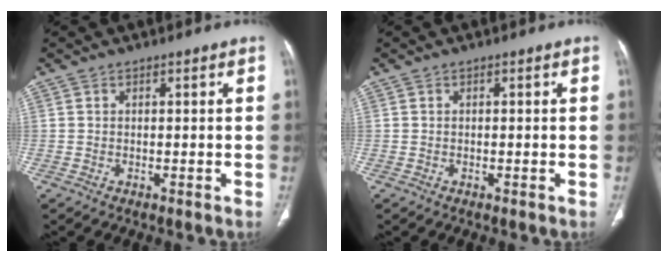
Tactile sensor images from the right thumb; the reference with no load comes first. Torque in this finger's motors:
{"motor_torque": [0.23, 0.10, 0.01, -0.47, 0.04]}